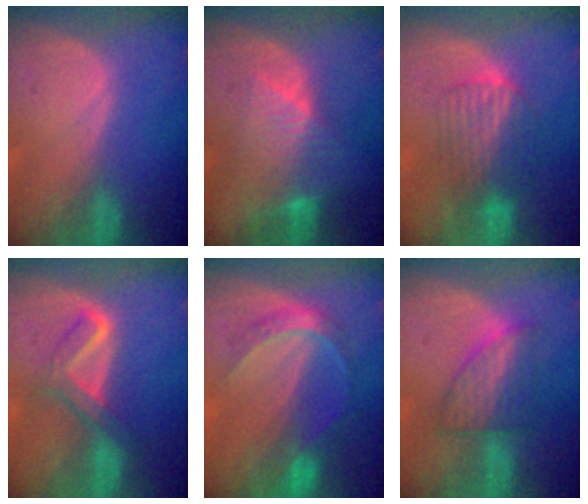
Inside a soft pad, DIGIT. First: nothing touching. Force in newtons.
{"total": 7.7, "press": 7.0, "slide": 3.3}
{"total": 6.3, "press": 6.2, "slide": 1.1}
{"total": 5.2, "press": 5.2, "slide": 0.4}
{"total": 6.7, "press": 5.8, "slide": 3.4}
{"total": 6.0, "press": 5.9, "slide": 1.0}